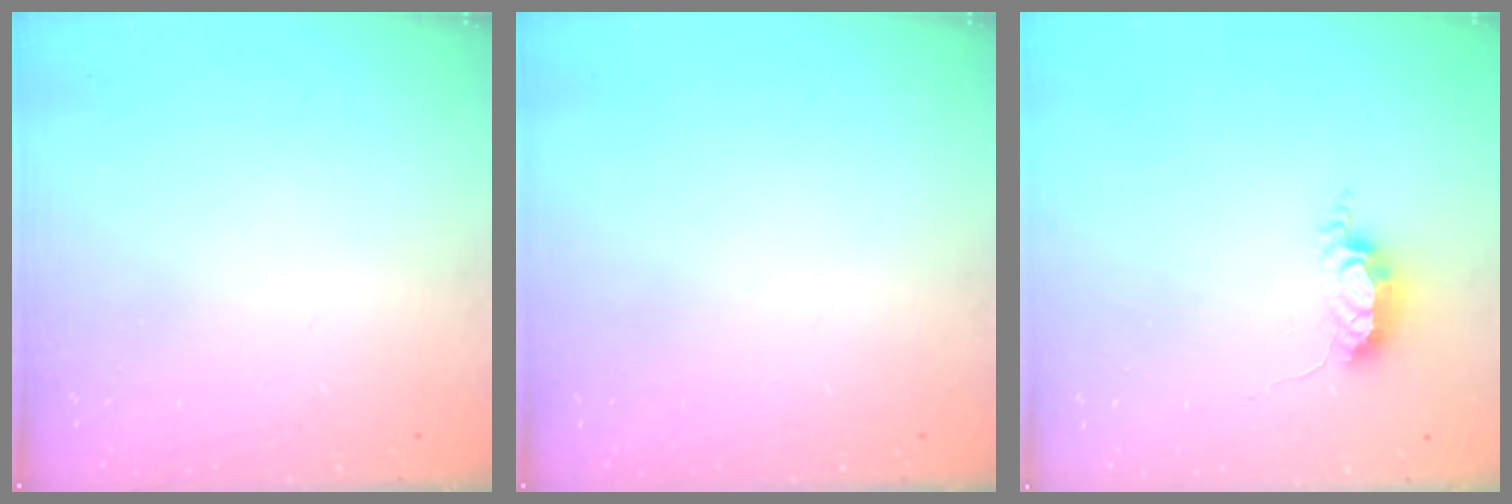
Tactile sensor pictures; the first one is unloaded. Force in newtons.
{"total": 0.0}
{"total": 5.8, "press": 5.7, "slide": 0.9}